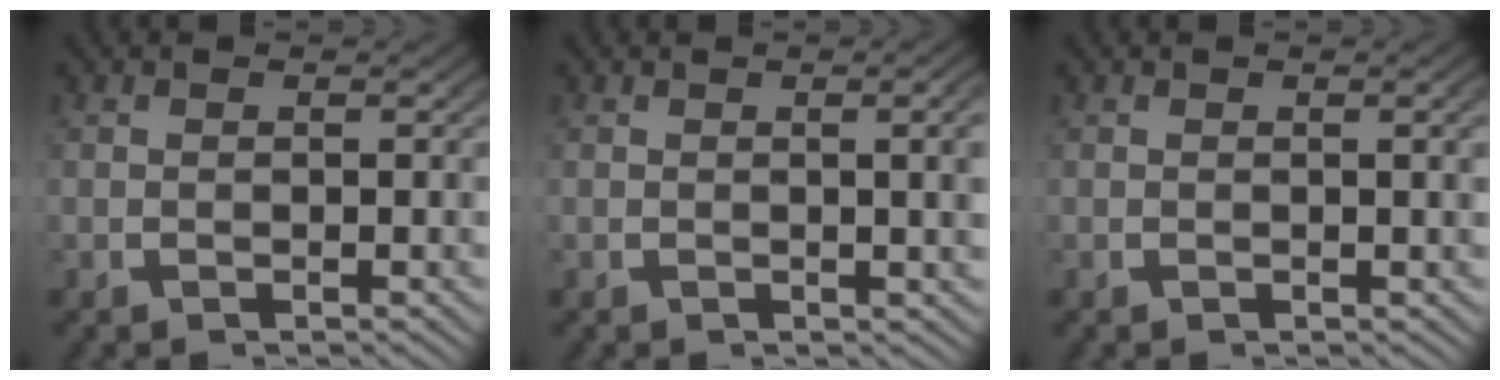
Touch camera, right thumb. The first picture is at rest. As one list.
[{"total": 2.6, "force": [0.3, 0.5, 2.5], "torque": [-0.025, 0.002, 0.005]}, {"total": 0.9, "force": [0.2, 0.0, 0.9], "torque": [-0.011, 0.001, 0.006]}]